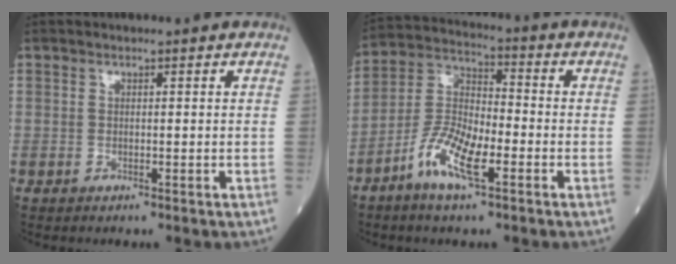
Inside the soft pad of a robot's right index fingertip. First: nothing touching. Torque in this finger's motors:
{"motor_torque": [0.47, -0.19, 0.27, 0.12]}